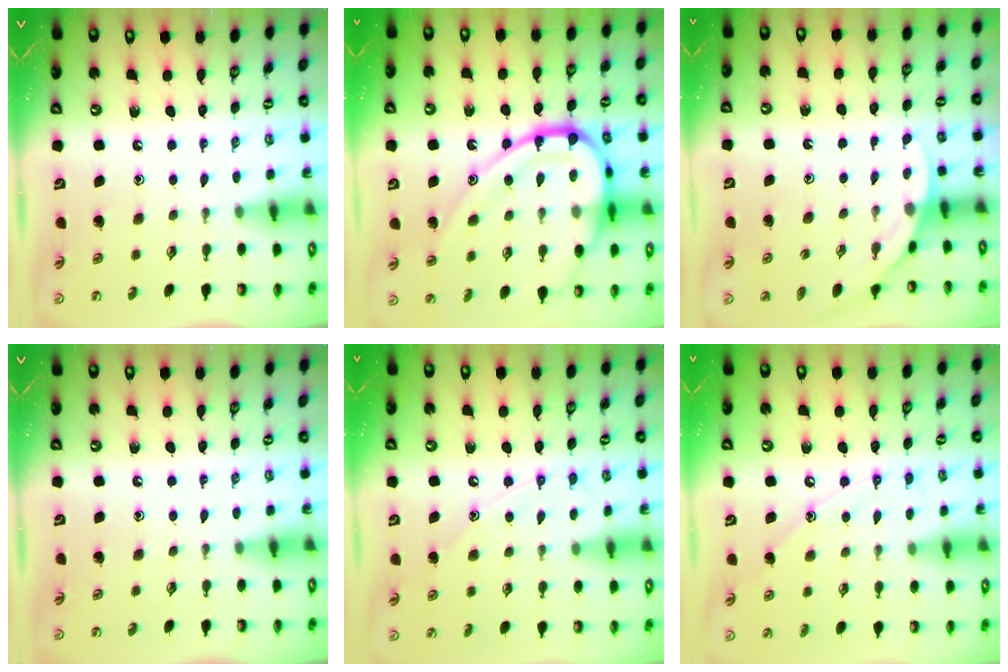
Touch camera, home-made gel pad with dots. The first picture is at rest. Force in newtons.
{"total": 22.9, "press": 22.7, "slide": 2.3}
{"total": 3.8, "press": 3.8, "slide": 0.2}
{"total": 0.0}
{"total": 8.8, "press": 8.7, "slide": 0.9}
{"total": 8.0, "press": 8.0, "slide": 0.8}